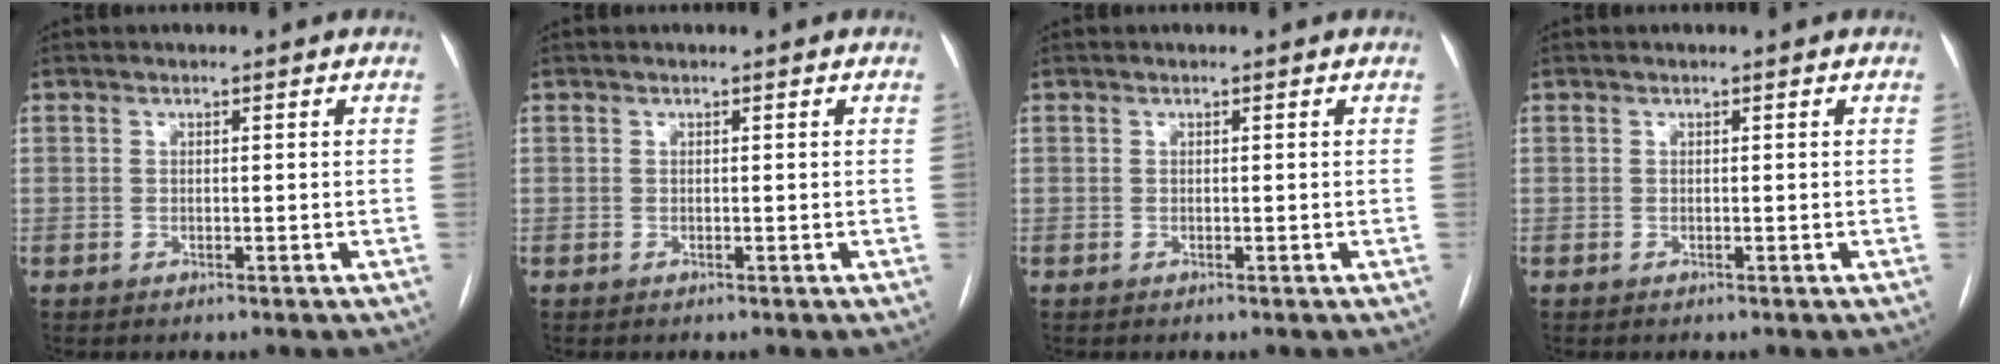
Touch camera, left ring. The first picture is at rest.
{"total": 0.0}
{"total": 0.0}
{"total": 0.0}